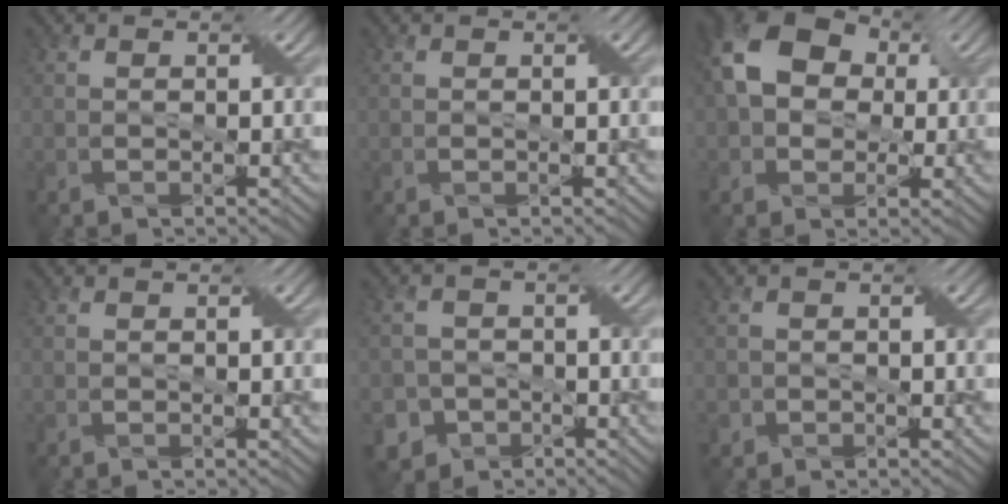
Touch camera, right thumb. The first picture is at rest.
{"total": 0.0}
{"total": 11.5, "force": [2.2, 8.7, 7.1], "torque": [-0.159, 0.024, 0.023]}
{"total": 0.0}
{"total": 5.5, "force": [-3.1, 4.5, 1.0], "torque": [-0.015, -0.006, -0.063]}
{"total": 1.1, "force": [-0.5, 1.0, 0.0], "torque": [0.004, -0.003, -0.010]}